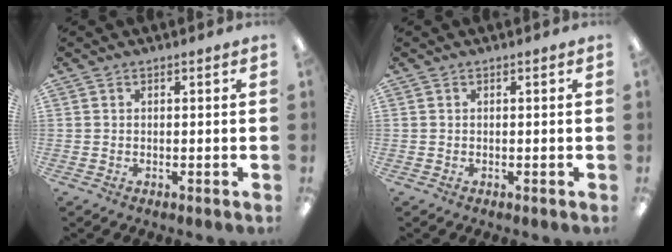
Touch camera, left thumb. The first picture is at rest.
{"total": 0.0}